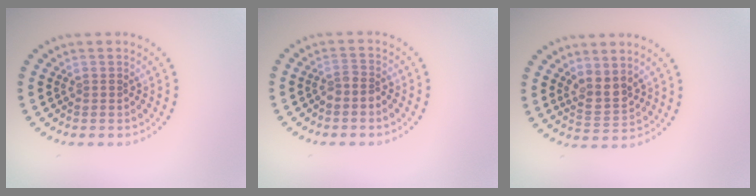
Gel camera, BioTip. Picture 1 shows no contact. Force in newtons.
{"total": 1.5, "press": 1.1, "slide": 0.9}
{"total": 2.4, "press": 2.0, "slide": 1.3}